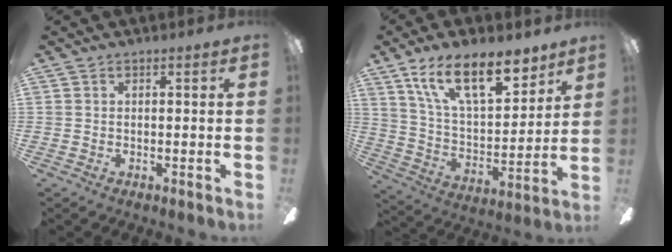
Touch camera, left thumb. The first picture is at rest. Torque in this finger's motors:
{"motor_torque": [0.93, 0.15, 1.65, -1.12, 0.22]}